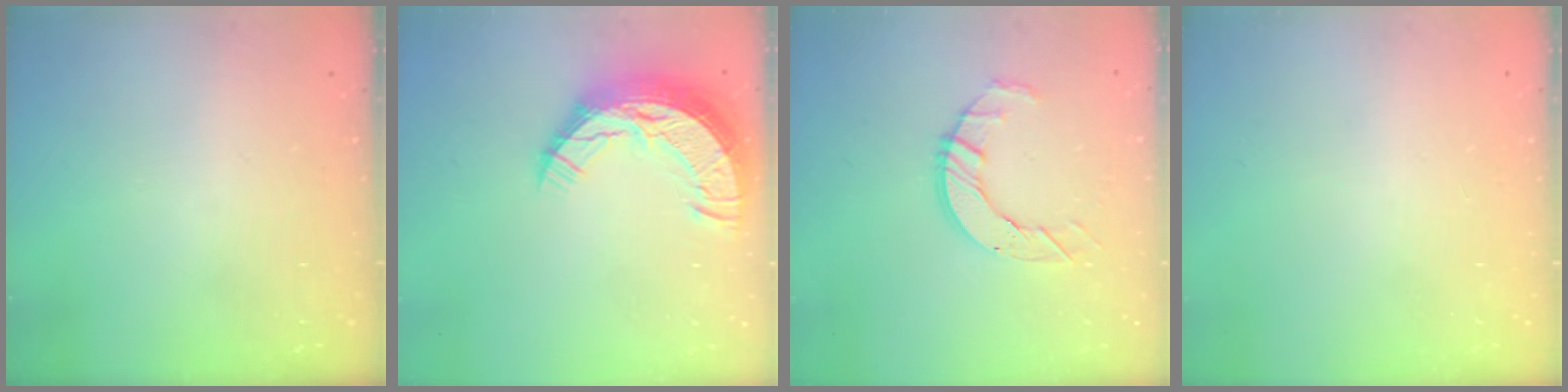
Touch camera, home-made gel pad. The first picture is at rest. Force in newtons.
{"total": 13.5, "press": 13.4, "slide": 1.2}
{"total": 7.4, "press": 7.4, "slide": 0.5}
{"total": 0.0}